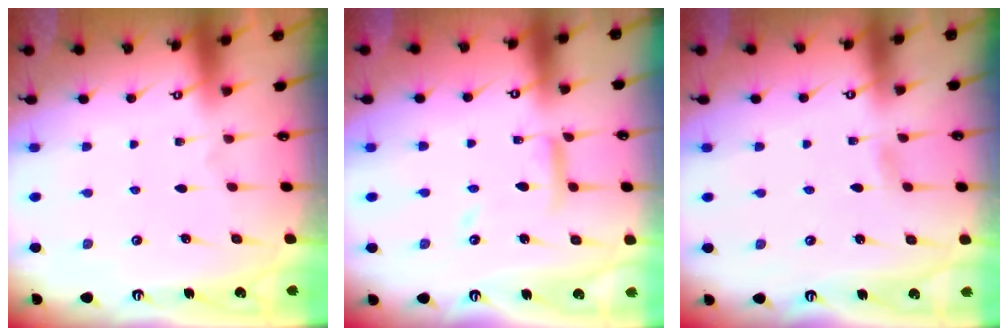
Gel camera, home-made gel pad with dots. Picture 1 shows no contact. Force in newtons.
{"total": 10.2, "press": 10.2, "slide": 0.8}
{"total": 2.6, "press": 2.6, "slide": 0.3}